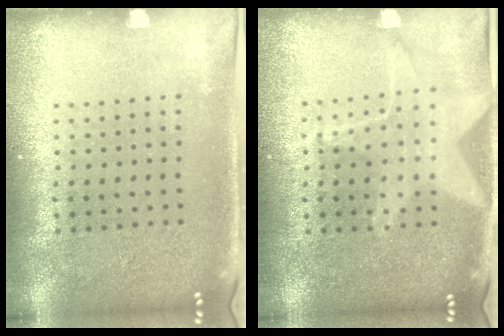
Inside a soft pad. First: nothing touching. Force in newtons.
{"total": 1.3, "press": 1.3, "slide": 0.4}